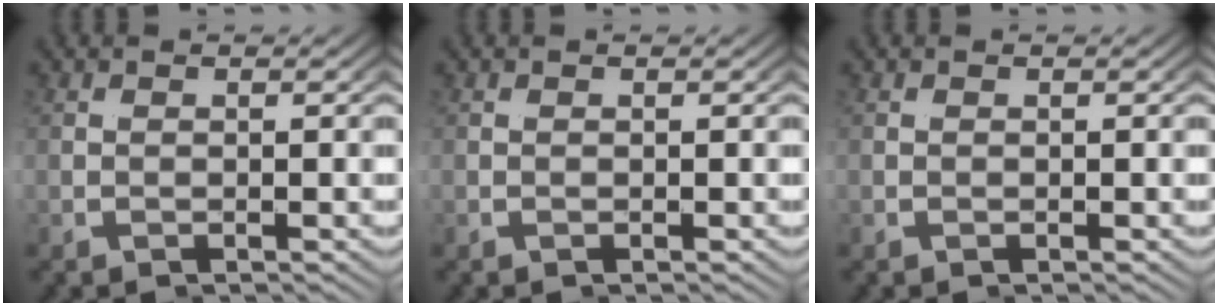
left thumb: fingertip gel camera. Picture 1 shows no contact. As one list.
[{"total": 0.0}, {"total": 0.0}]